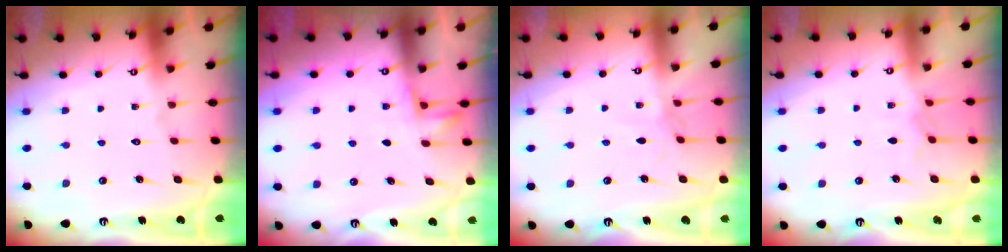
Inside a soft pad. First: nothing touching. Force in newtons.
{"total": 4.9, "press": 4.7, "slide": 1.3}
{"total": 1.8, "press": 1.8, "slide": 0.3}
{"total": 5.2, "press": 5.1, "slide": 0.6}